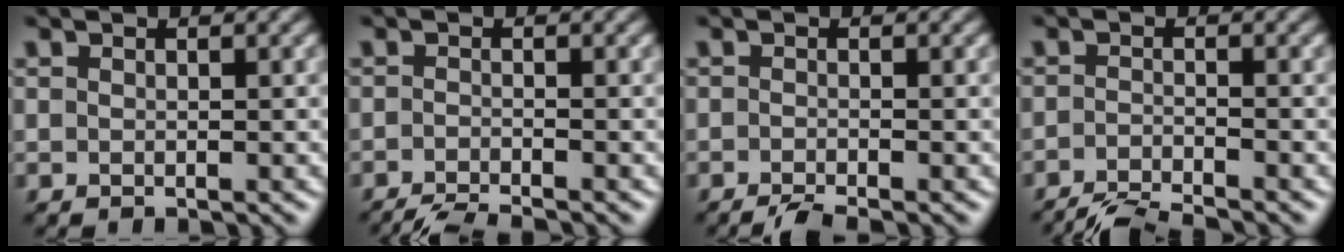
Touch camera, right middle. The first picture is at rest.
{"total": 3.9, "force": [-3.5, 0.3, 1.8], "torque": [-0.033, -0.005, -0.068]}
{"total": 2.3, "force": [-2.0, 0.3, 1.2], "torque": [-0.018, -0.002, -0.041]}
{"total": 4.3, "force": [-4.0, 0.3, 1.7], "torque": [-0.032, -0.005, -0.078]}